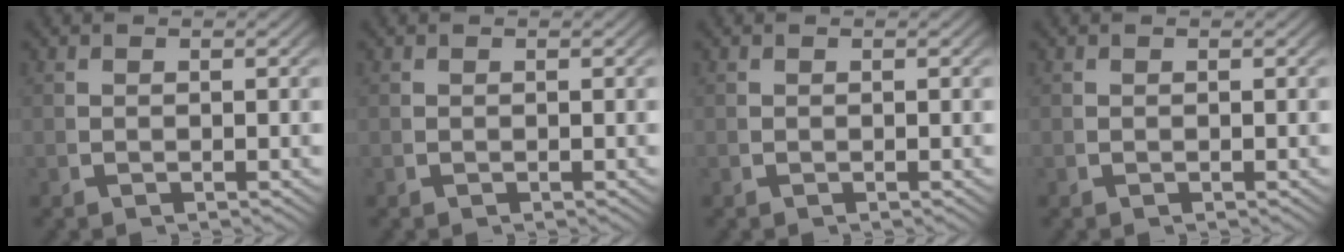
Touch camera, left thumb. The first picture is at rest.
{"total": 0.5, "force": [-0.1, 0.3, 0.4], "torque": [-0.005, -0.003, 0.000]}
{"total": 0.0}
{"total": 0.0}